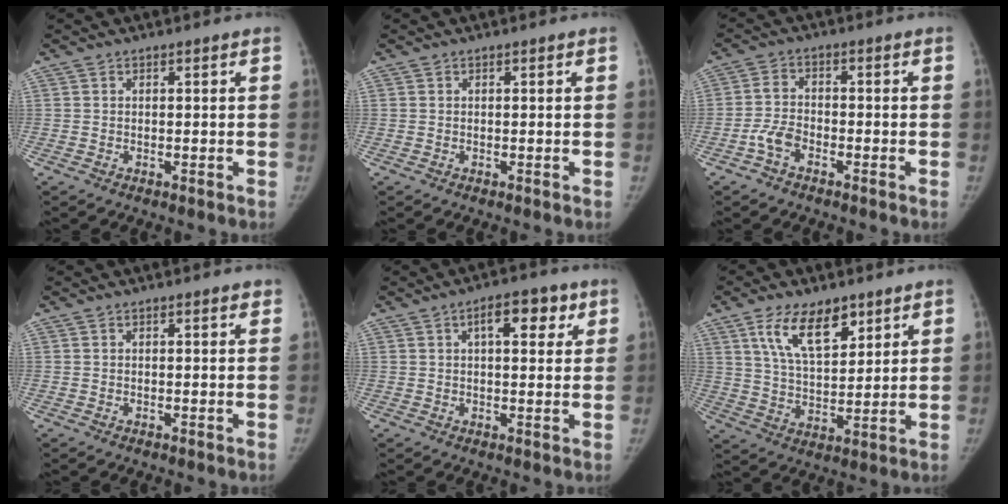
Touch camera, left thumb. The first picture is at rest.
{"total": 0.0}
{"total": 4.5, "force": [-2.6, 2.5, 2.6], "torque": [-0.052, 0.019, -0.054]}
{"total": 0.8, "force": [0.6, 0.3, 0.4], "torque": [-0.004, -0.002, 0.005]}
{"total": 7.3, "force": [3.1, 3.4, 5.7], "torque": [-0.057, -0.002, 0.039]}
{"total": 11.7, "force": [6.6, 5.7, 7.8], "torque": [-0.110, -0.035, 0.126]}